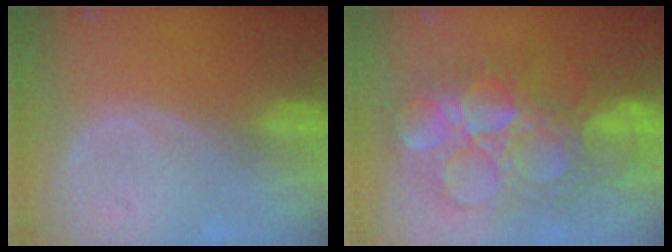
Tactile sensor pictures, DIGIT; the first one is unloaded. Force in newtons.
{"total": 12.2, "press": 12.1, "slide": 1.4}